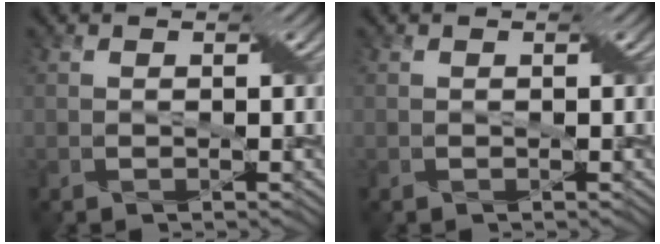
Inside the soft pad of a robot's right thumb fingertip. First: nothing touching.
{"total": 0.0}